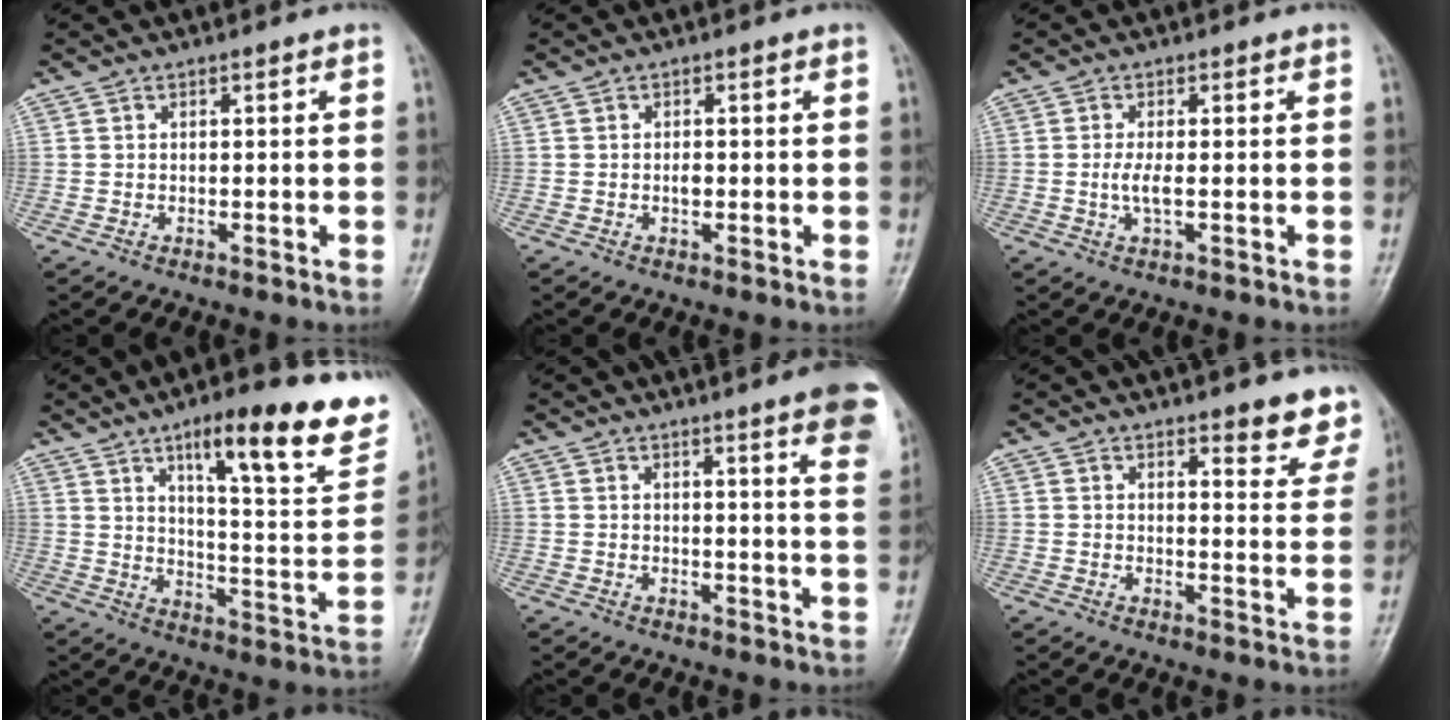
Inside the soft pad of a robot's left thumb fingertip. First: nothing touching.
{"total": 1.3, "force": [-0.2, 0.7, 1.1], "torque": [-0.017, 0.000, -0.004]}
{"total": 2.9, "force": [-0.3, 0.8, 2.7], "torque": [-0.065, -0.005, -0.007]}
{"total": 22.9, "force": [13.9, 5.5, 17.5], "torque": [-0.206, -0.056, 0.204]}
{"total": 12.5, "force": [7.8, 1.3, 9.7], "torque": [-0.101, -0.028, 0.076]}
{"total": 7.5, "force": [6.2, 2.2, 3.4], "torque": [-0.008, -0.037, 0.061]}